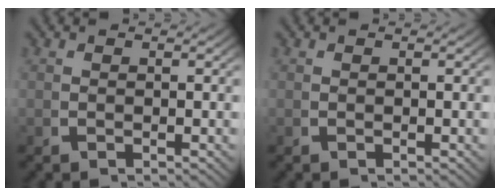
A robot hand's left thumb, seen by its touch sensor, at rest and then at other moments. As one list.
[{"total": 0.0}]